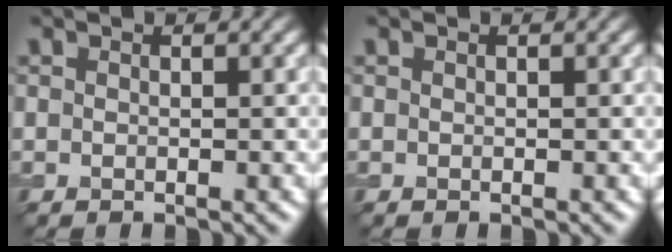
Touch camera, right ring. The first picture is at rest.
{"total": 0.0}